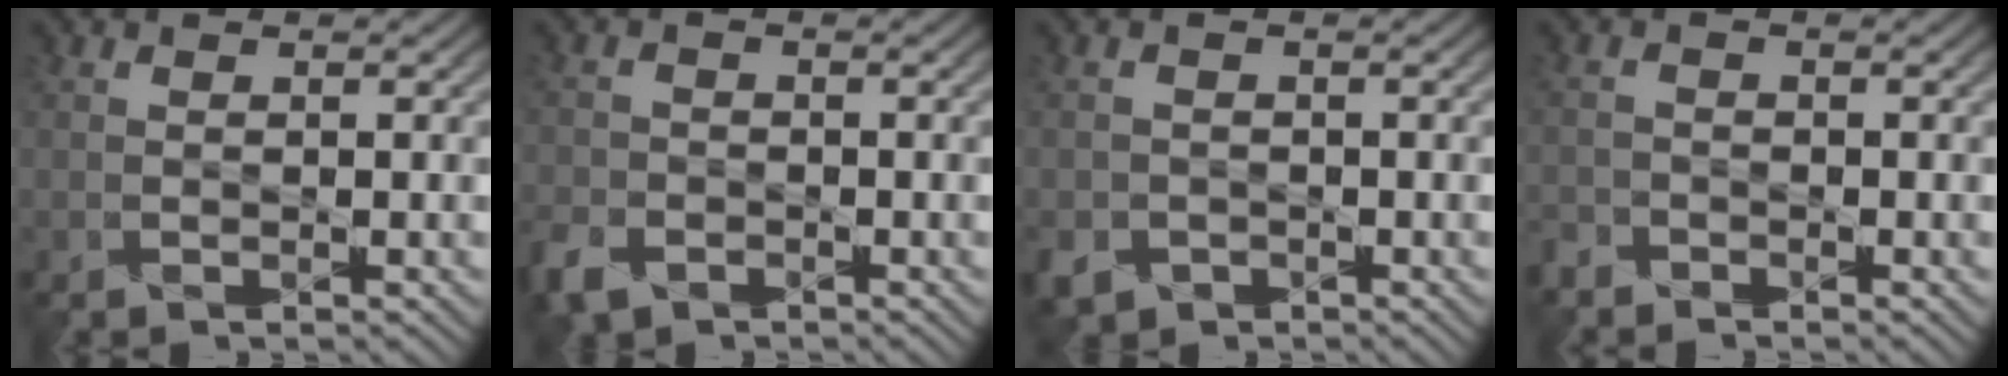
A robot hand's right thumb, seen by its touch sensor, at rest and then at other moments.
{"total": 4.0, "force": [-2.7, 2.4, 1.6], "torque": [-0.047, -0.010, -0.061]}
{"total": 3.2, "force": [-1.8, 2.5, 1.0], "torque": [-0.027, -0.013, -0.037]}
{"total": 1.9, "force": [-1.7, 0.7, 0.2], "torque": [-0.007, -0.004, -0.044]}